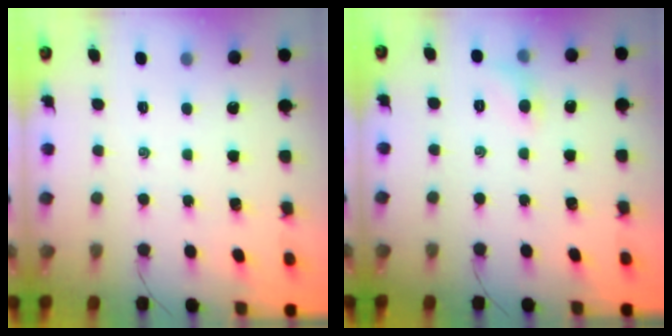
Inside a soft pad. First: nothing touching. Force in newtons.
{"total": 6.3, "press": 6.0, "slide": 1.8}